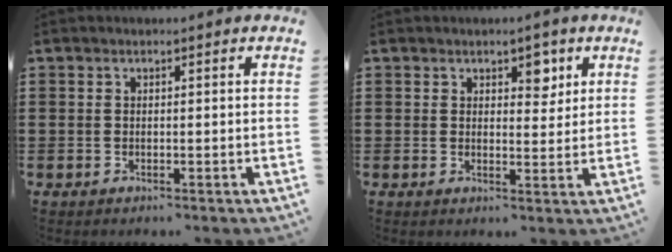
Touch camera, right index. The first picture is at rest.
{"total": 3.6, "force": [2.3, 2.1, 2.0], "torque": [-0.022, 0.001, 0.034]}